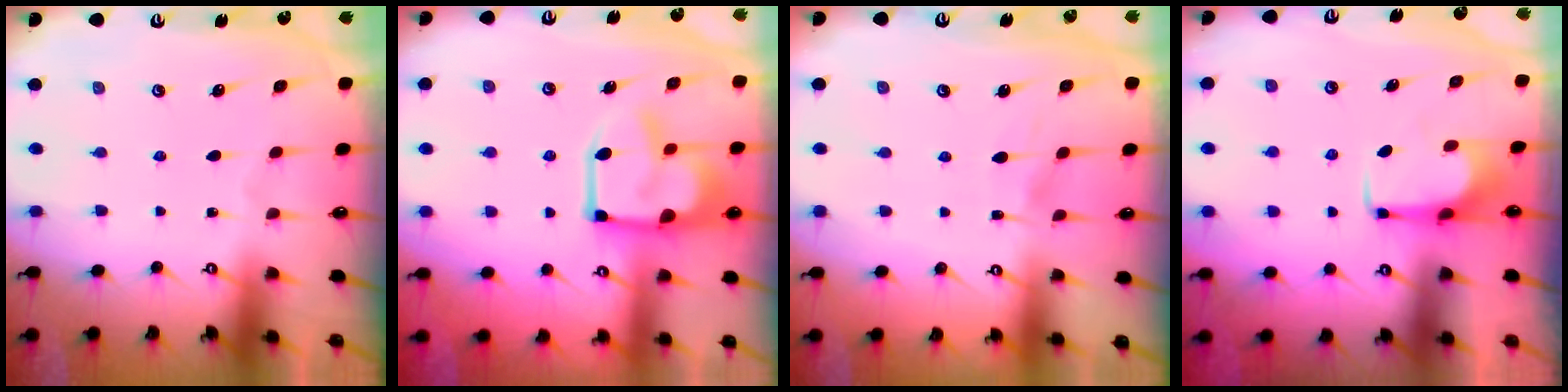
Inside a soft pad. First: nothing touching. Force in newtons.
{"total": 13.9, "press": 13.9, "slide": 1.1}
{"total": 3.2, "press": 3.2, "slide": 0.4}
{"total": 2.0, "press": 2.0, "slide": 0.2}